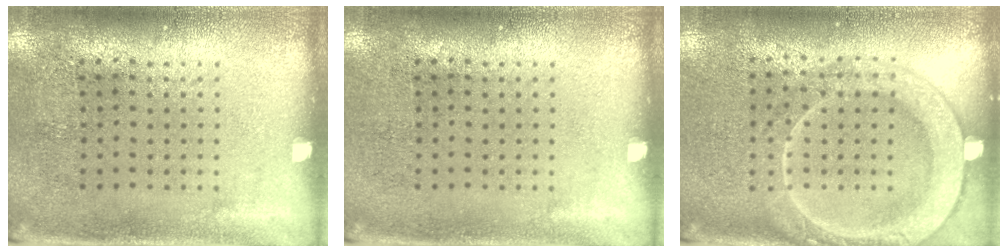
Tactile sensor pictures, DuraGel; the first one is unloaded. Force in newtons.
{"total": 0.0}
{"total": 2.0, "press": 1.9, "slide": 0.3}